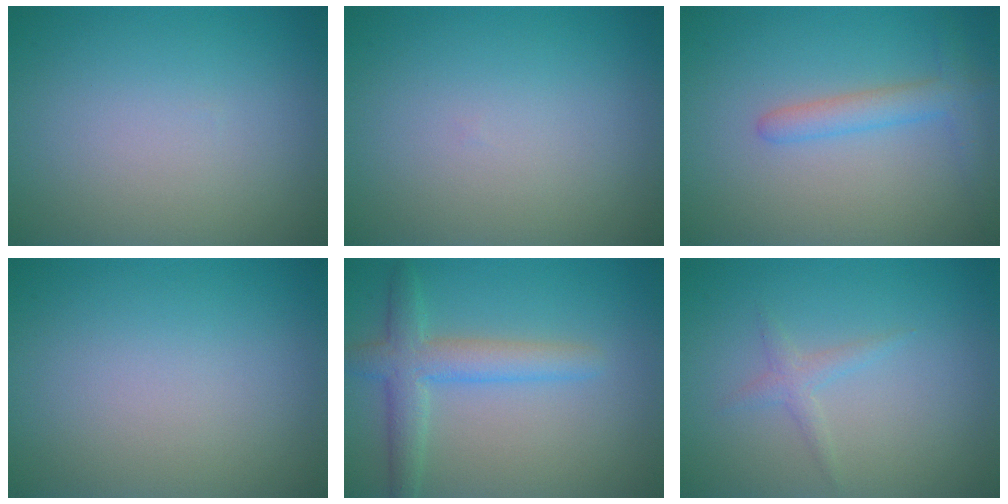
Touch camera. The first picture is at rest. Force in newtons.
{"total": 0.0}
{"total": 2.5, "press": 2.5, "slide": 0.2}
{"total": 0.0}
{"total": 3.9, "press": 3.9, "slide": 0.2}
{"total": 1.2, "press": 1.2, "slide": 0.1}